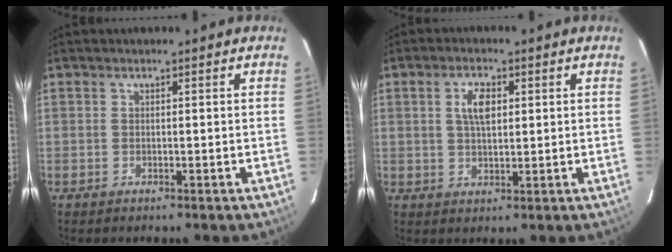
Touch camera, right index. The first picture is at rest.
{"total": 4.7, "force": [1.3, 2.3, 3.9], "torque": [-0.072, 0.008, 0.027]}